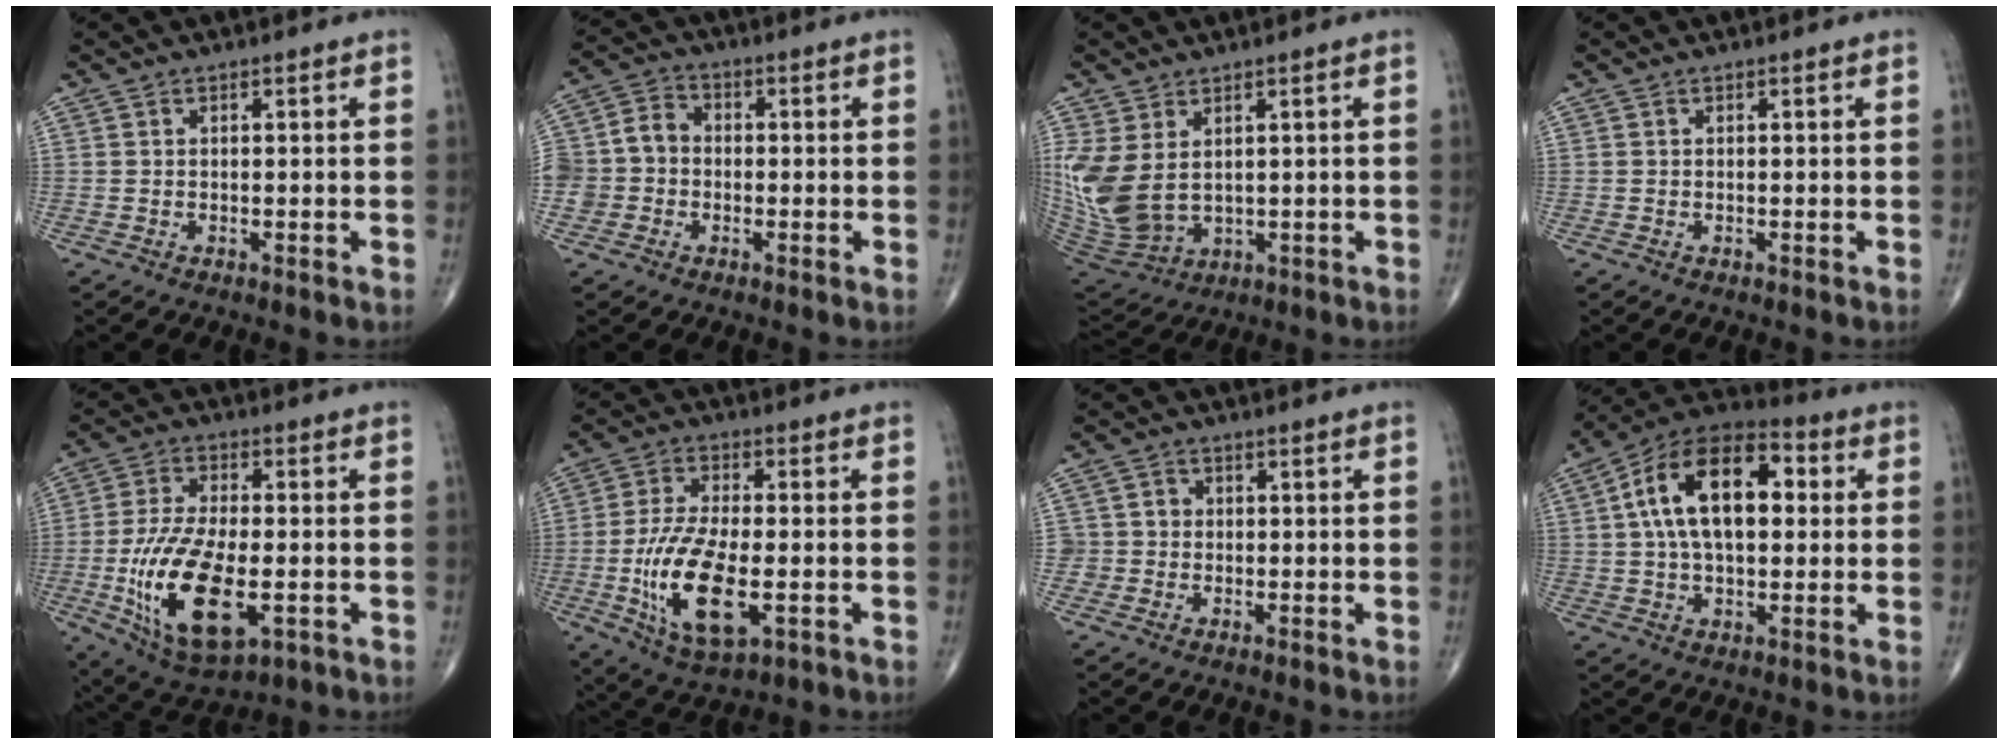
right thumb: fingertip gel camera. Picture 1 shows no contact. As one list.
[{"total": 8.7, "force": [-1.3, 7.7, 3.8], "torque": [-0.063, 0.032, -0.031]}, {"total": 13.3, "force": [2.4, 8.8, 9.7], "torque": [-0.224, -0.021, 0.073]}, {"total": 0.0}, {"total": 18.5, "force": [-4.3, 8.6, 15.8], "torque": [-0.301, -0.003, -0.062]}, {"total": 15.6, "force": [-3.6, 6.8, 13.6], "torque": [-0.265, -0.002, -0.056]}, {"total": 3.3, "force": [-0.5, 3.3, 0.2], "torque": [0.025, 0.012, -0.015]}, {"total": 18.9, "force": [3.4, 10.6, 15.3], "torque": [-0.246, 0.027, 0.047]}]